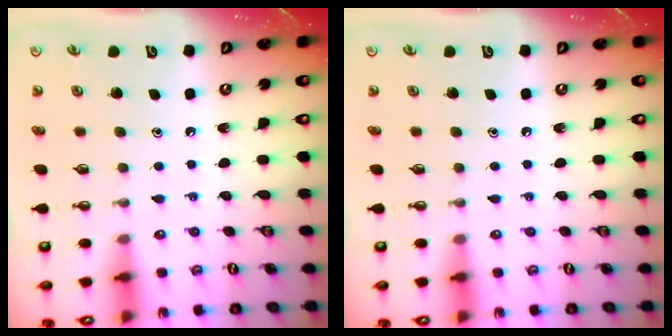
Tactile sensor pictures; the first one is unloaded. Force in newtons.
{"total": 0.0}